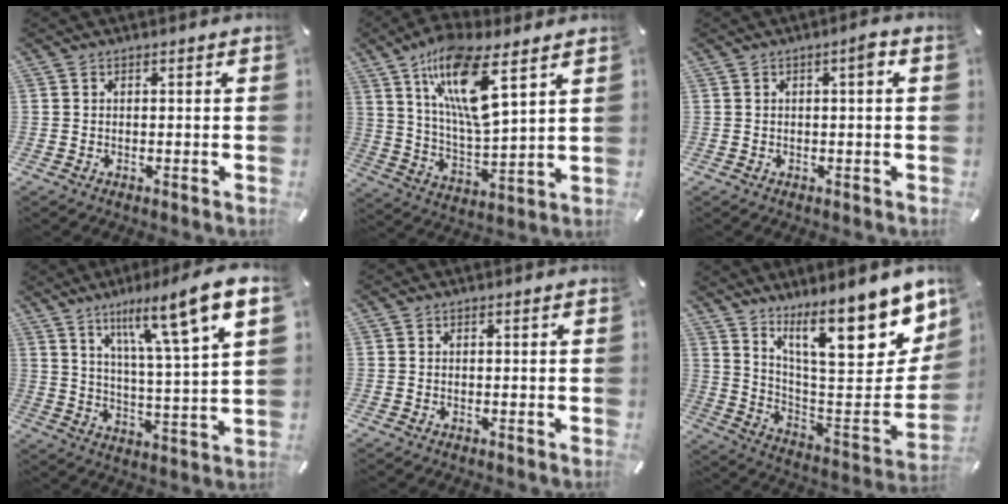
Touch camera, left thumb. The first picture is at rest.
{"total": 16.3, "force": [9.5, 4.6, 12.4], "torque": [-0.247, -0.041, 0.159]}
{"total": 3.0, "force": [0.8, 0.4, 2.8], "torque": [-0.040, -0.002, 0.007]}
{"total": 14.0, "force": [9.2, 1.7, 10.5], "torque": [-0.161, -0.056, 0.137]}
{"total": 0.0}
{"total": 21.5, "force": [14.2, 7.0, 14.6], "torque": [-0.198, -0.111, 0.229]}